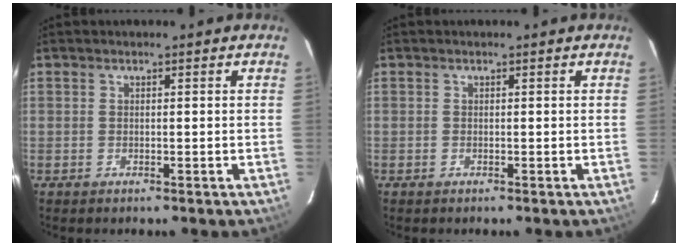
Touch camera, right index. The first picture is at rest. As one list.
[{"total": 0.0}]